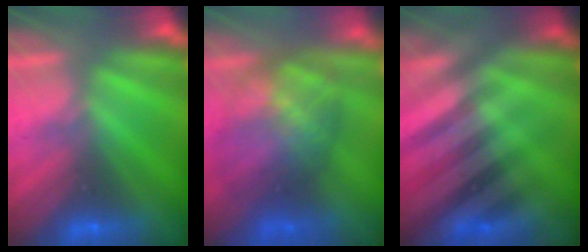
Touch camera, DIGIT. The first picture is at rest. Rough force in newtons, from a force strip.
{"total": 7.3}
{"total": 2.7}